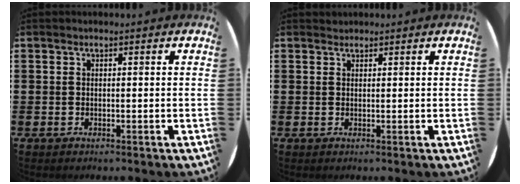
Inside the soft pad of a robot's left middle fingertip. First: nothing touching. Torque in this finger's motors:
{"motor_torque": [0.15, -0.14, 0.00, 0.00]}